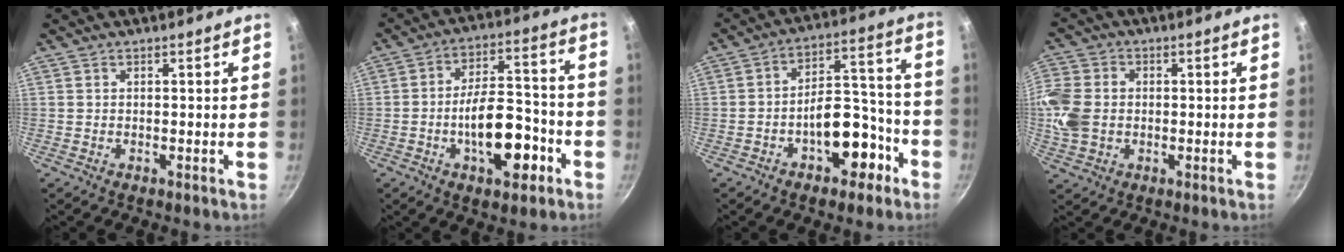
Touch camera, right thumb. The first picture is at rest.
{"total": 14.5, "force": [-5.4, 7.0, 11.5], "torque": [-0.142, 0.052, -0.080]}
{"total": 13.0, "force": [-6.0, 7.3, 9.0], "torque": [-0.078, 0.083, -0.076]}
{"total": 9.6, "force": [-0.2, 7.5, 5.9], "torque": [-0.117, 0.002, -0.014]}